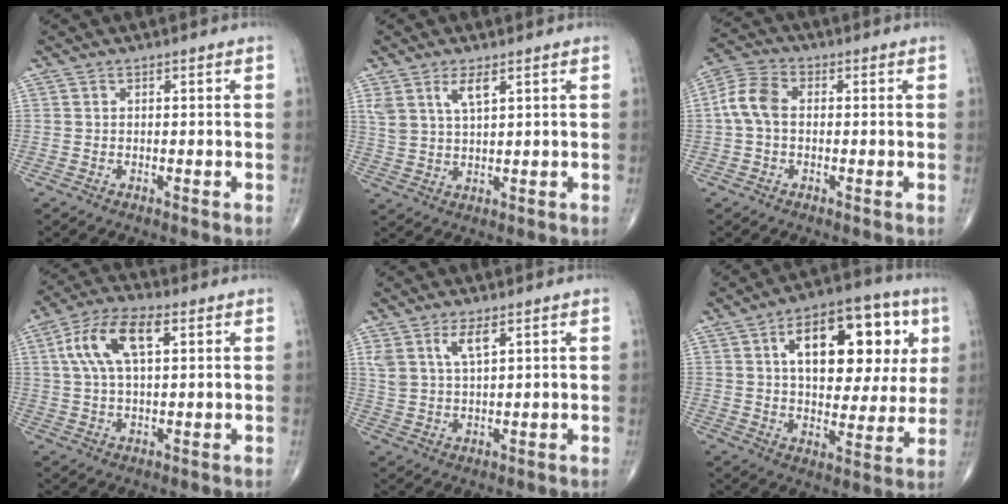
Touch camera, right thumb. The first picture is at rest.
{"total": 4.9, "force": [2.7, 1.7, 3.8], "torque": [-0.076, -0.010, 0.059]}
{"total": 6.7, "force": [0.0, 4.5, 5.0], "torque": [-0.102, 0.020, -0.011]}
{"total": 11.2, "force": [3.4, 5.0, 9.4], "torque": [-0.191, 0.018, 0.062]}
{"total": 5.2, "force": [2.9, 1.8, 4.0], "torque": [-0.080, -0.012, 0.062]}
{"total": 22.4, "force": [6.9, 11.7, 17.9], "torque": [-0.220, 0.001, 0.099]}